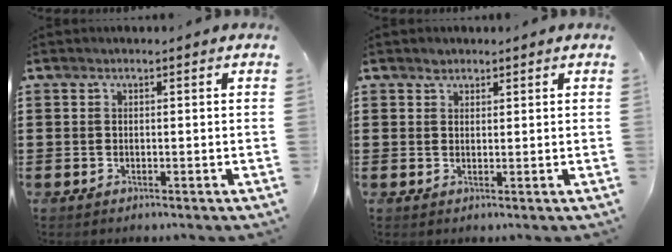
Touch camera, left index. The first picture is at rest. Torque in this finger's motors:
{"motor_torque": [2.14, 0.00, 0.02, 0.02]}